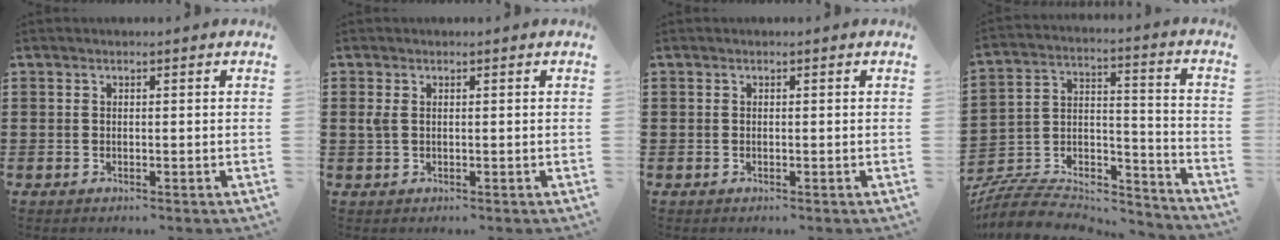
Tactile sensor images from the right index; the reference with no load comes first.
{"total": 1.6, "force": [0.3, 0.7, 1.4], "torque": [-0.045, 0.000, 0.000]}
{"total": 0.0}
{"total": 7.9, "force": [-7.4, 2.4, 1.8], "torque": [-0.037, 0.005, -0.145]}